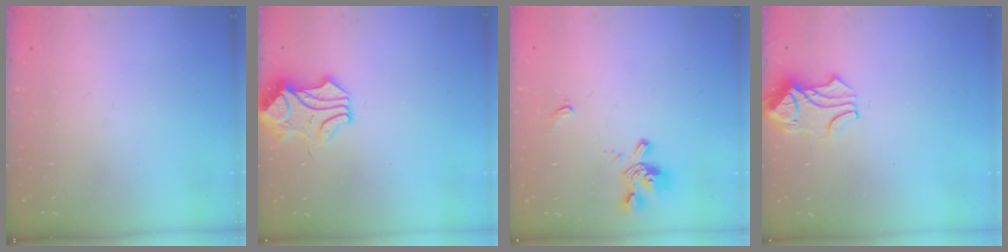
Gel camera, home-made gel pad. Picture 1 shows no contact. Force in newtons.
{"total": 1.9, "press": 1.9, "slide": 0.1}
{"total": 3.2, "press": 2.9, "slide": 1.3}
{"total": 2.0, "press": 1.9, "slide": 0.7}